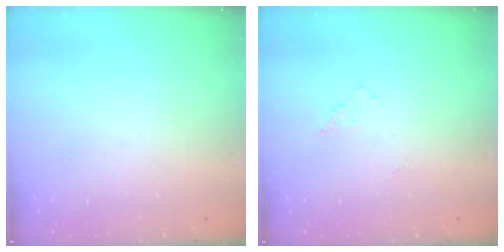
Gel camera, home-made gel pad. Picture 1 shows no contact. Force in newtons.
{"total": 4.7, "press": 4.7, "slide": 0.6}